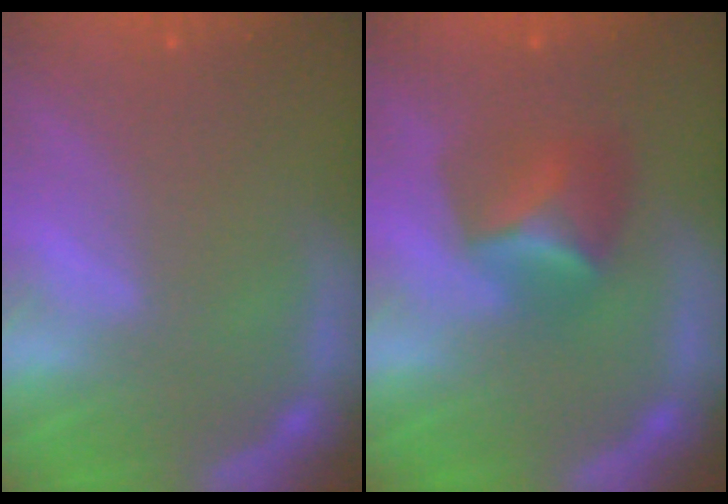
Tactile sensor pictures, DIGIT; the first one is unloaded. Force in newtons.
{"total": 4.0}